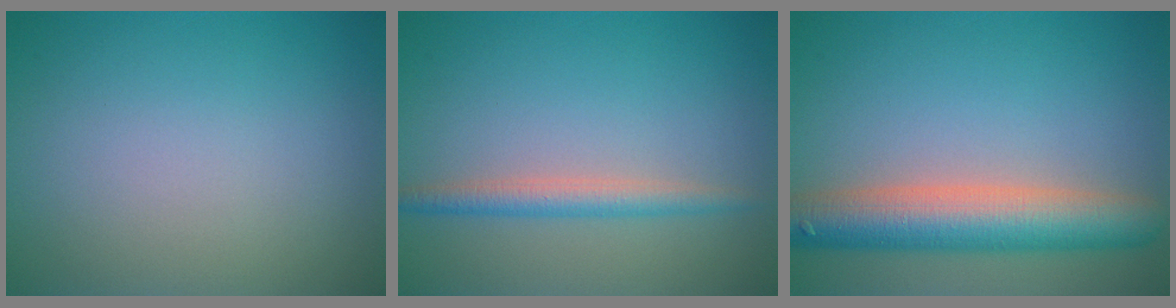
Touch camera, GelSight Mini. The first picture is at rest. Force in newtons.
{"total": 2.4, "press": 2.4, "slide": 0.1}
{"total": 7.6, "press": 7.6, "slide": 0.4}